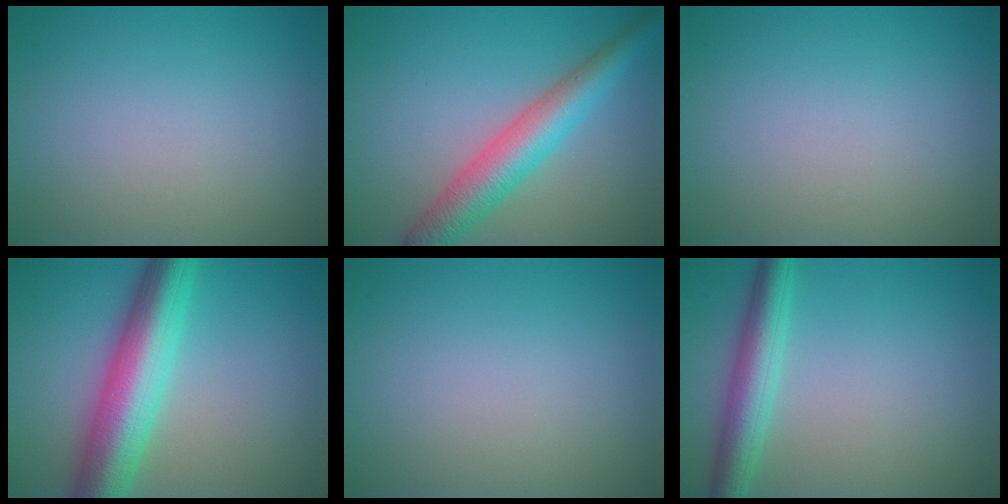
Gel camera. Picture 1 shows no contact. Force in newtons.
{"total": 5.6, "press": 5.5, "slide": 0.2}
{"total": 0.0}
{"total": 8.7, "press": 8.7, "slide": 0.1}
{"total": 0.0}
{"total": 4.3, "press": 4.3, "slide": 0.1}